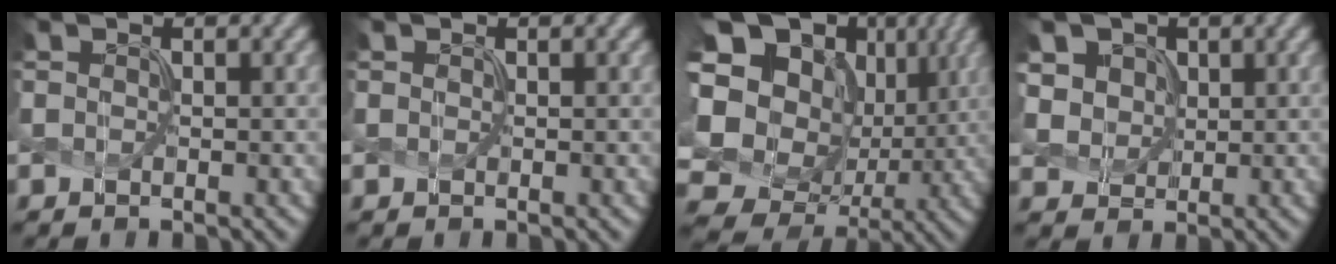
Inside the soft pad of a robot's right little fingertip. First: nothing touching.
{"total": 0.9, "force": [-0.3, -0.2, -0.8], "torque": [0.013, 0.003, 0.002]}
{"total": 18.4, "force": [0.6, 16.2, 8.7], "torque": [-0.214, 0.018, 0.024]}
{"total": 3.5, "force": [1.4, 3.1, 0.8], "torque": [-0.052, 0.004, 0.045]}